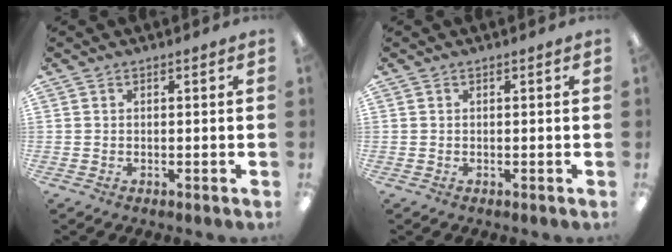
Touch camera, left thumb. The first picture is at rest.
{"total": 0.0}